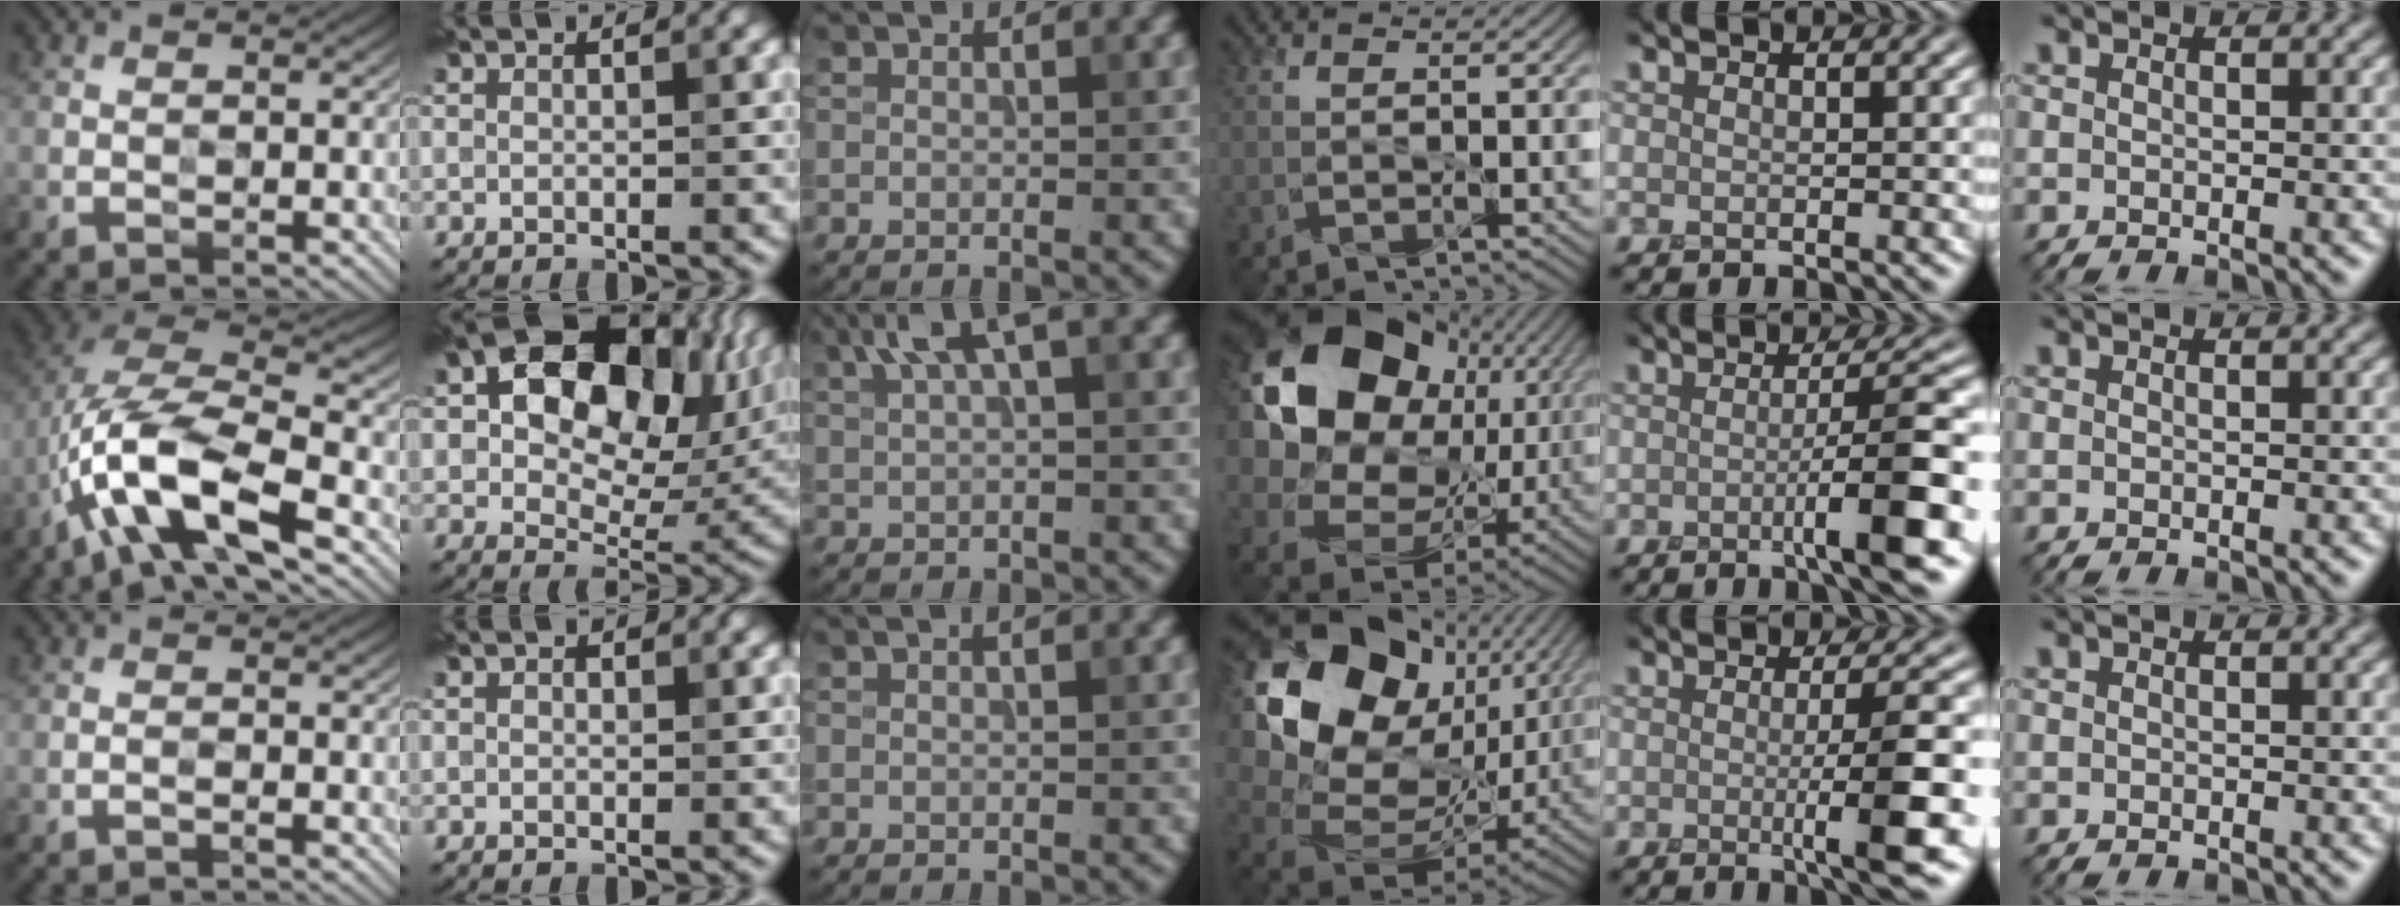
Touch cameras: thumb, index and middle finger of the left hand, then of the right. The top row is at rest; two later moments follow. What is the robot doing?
{"motion": "peel", "object": "velcro strap"}